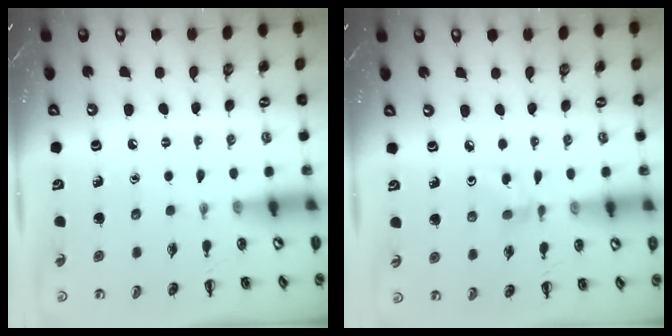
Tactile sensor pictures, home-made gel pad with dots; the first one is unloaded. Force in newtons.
{"total": 2.9, "press": 2.8, "slide": 0.8}